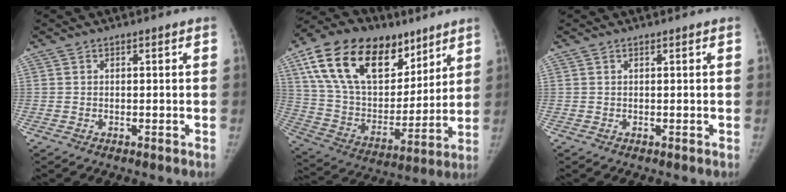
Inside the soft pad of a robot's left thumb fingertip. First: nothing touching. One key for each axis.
{"total": 27.6, "fx": 14.9, "fy": 16.1, "fz": 16.7, "tx": -0.274, "ty": -0.016, "tz": 0.266}
{"total": 0.0}